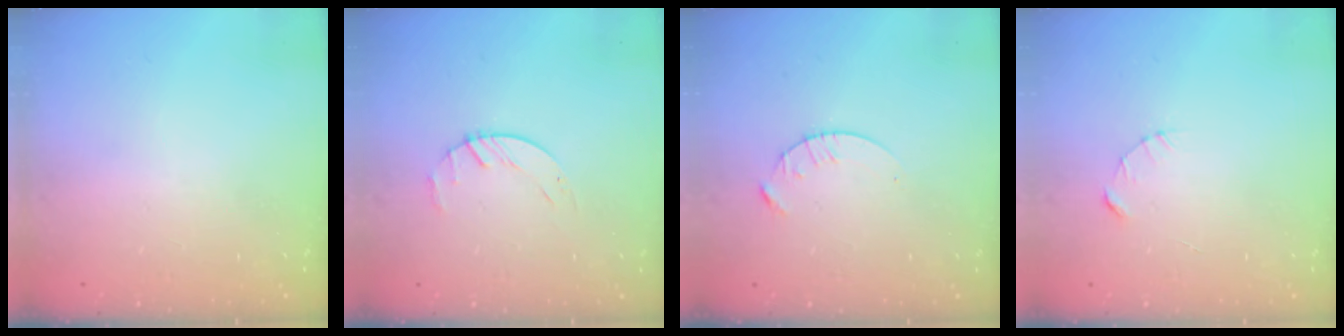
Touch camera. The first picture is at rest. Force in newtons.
{"total": 2.2, "press": 2.2, "slide": 0.4}
{"total": 4.3, "press": 4.2, "slide": 0.5}
{"total": 2.3, "press": 2.3, "slide": 0.3}